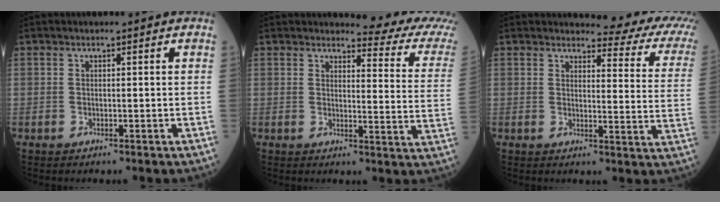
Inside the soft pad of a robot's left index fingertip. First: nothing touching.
{"total": 10.4, "force": [10.0, -0.2, 2.8], "torque": [-0.024, -0.074, 0.095]}
{"total": 12.3, "force": [11.3, 1.7, 4.7], "torque": [-0.037, -0.063, 0.099]}